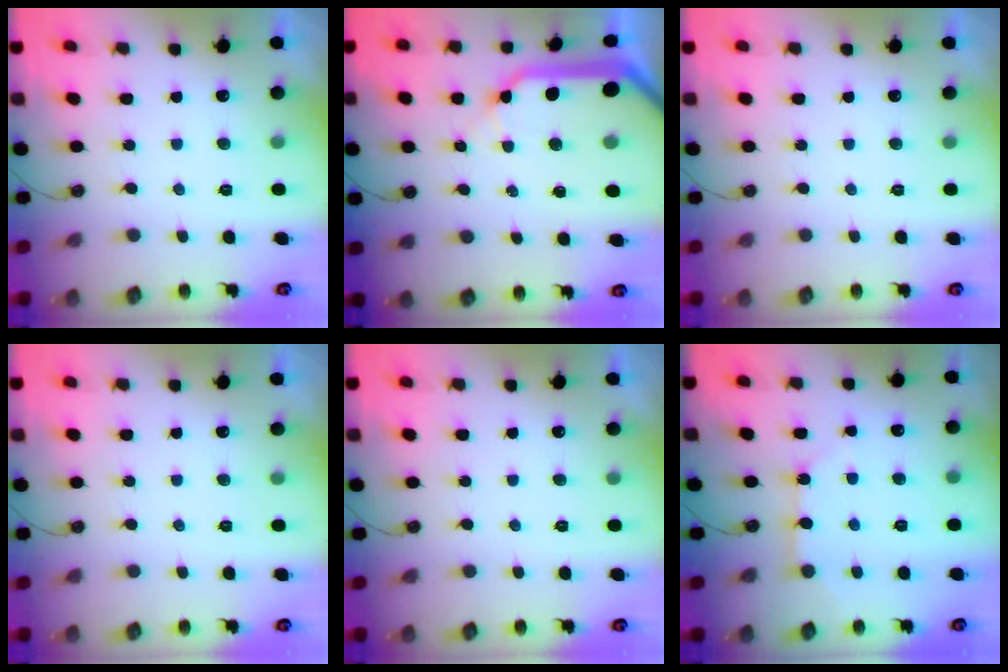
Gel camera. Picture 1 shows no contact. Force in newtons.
{"total": 17.2, "press": 17.0, "slide": 2.7}
{"total": 0.0}
{"total": 0.0}
{"total": 0.0}
{"total": 3.4, "press": 3.4, "slide": 0.3}